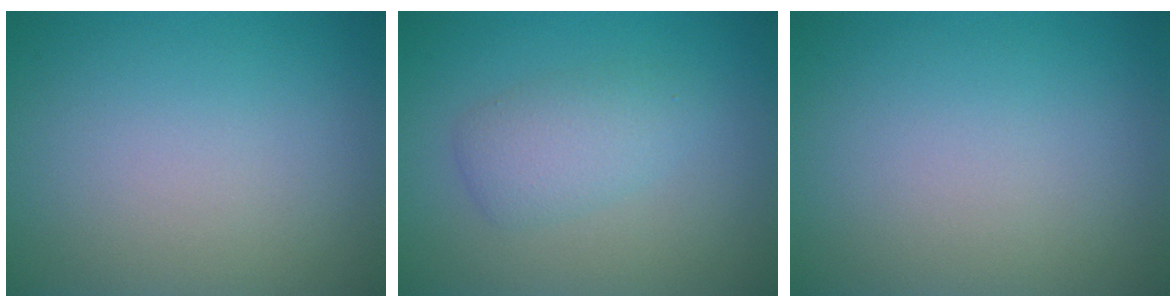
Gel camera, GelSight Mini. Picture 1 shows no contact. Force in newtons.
{"total": 2.9, "press": 2.9, "slide": 0.0}
{"total": 0.0}